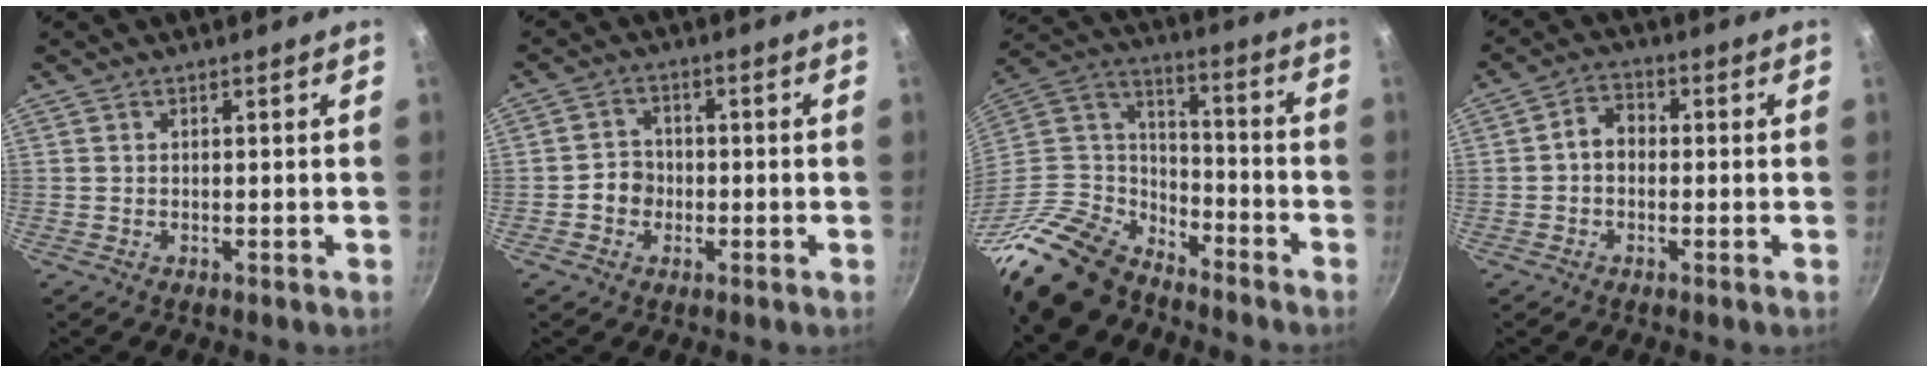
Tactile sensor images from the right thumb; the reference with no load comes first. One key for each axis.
{"total": 4.2, "fx": -1.2, "fy": 3.6, "fz": 1.6, "tx": -0.001, "ty": 0.018, "tz": -0.025}
{"total": 21.6, "fx": -16.5, "fy": 11.1, "fz": 8.3, "tx": -0.141, "ty": 0.096, "tz": -0.314}
{"total": 4.2, "fx": -0.5, "fy": 3.3, "fz": 2.6, "tx": -0.029, "ty": 0.016, "tz": -0.020}